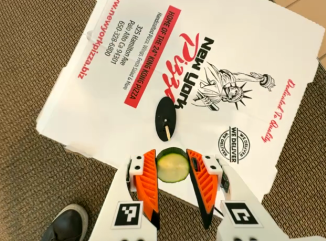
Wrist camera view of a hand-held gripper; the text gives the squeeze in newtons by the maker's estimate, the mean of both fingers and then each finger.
{"total": 9.7, "left": 10.0, "right": 9.5}